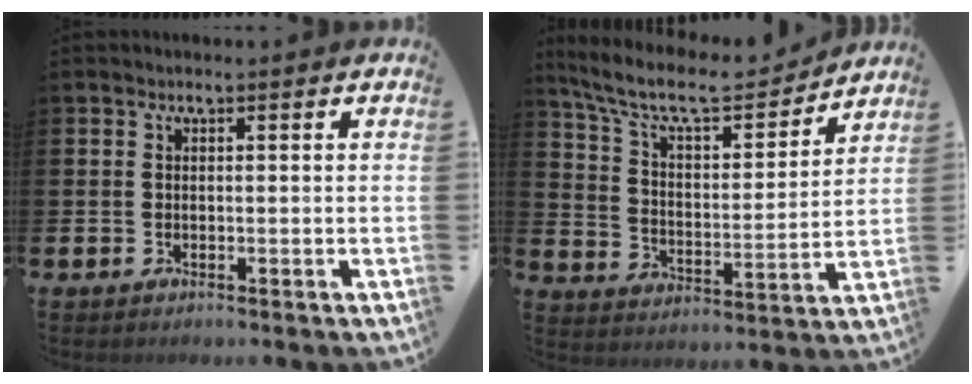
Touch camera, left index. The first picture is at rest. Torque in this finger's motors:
{"motor_torque": [1.06, -1.08, 0.48, 0.17]}